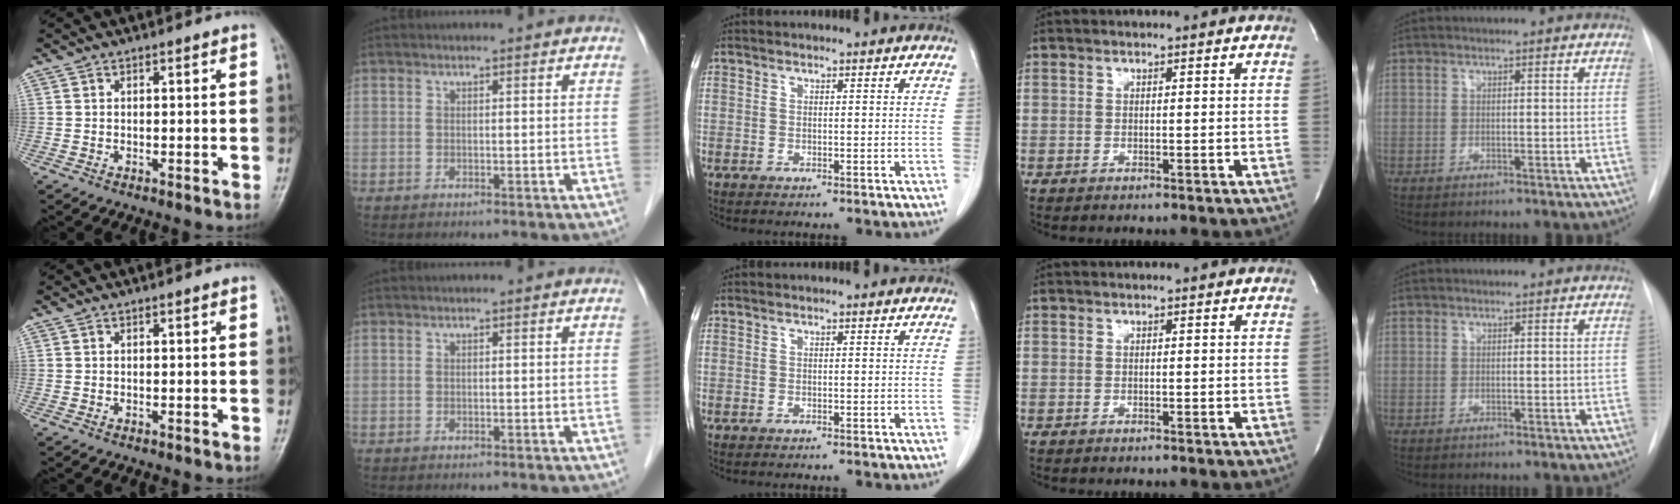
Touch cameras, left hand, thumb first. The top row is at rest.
{}